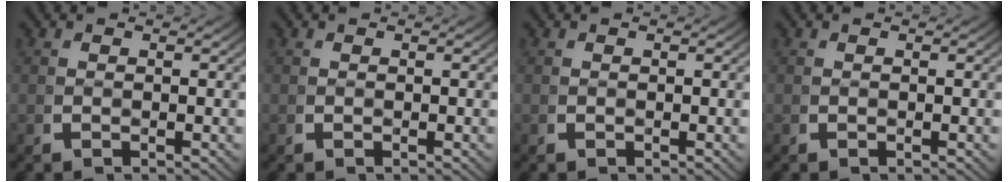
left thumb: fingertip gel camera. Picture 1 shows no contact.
{"total": 0.0}
{"total": 0.0}
{"total": 0.0}